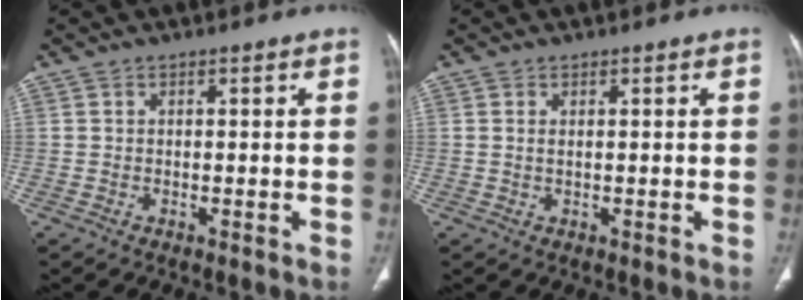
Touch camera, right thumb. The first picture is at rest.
{"total": 1.0, "force": [0.2, 0.4, 0.8], "torque": [-0.022, 0.002, 0.007]}